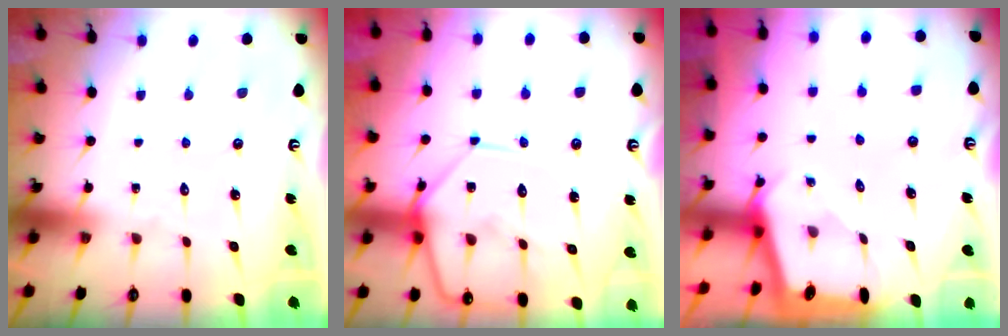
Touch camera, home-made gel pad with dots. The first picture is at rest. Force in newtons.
{"total": 12.4, "press": 12.3, "slide": 1.3}
{"total": 1.5, "press": 1.5, "slide": 0.2}